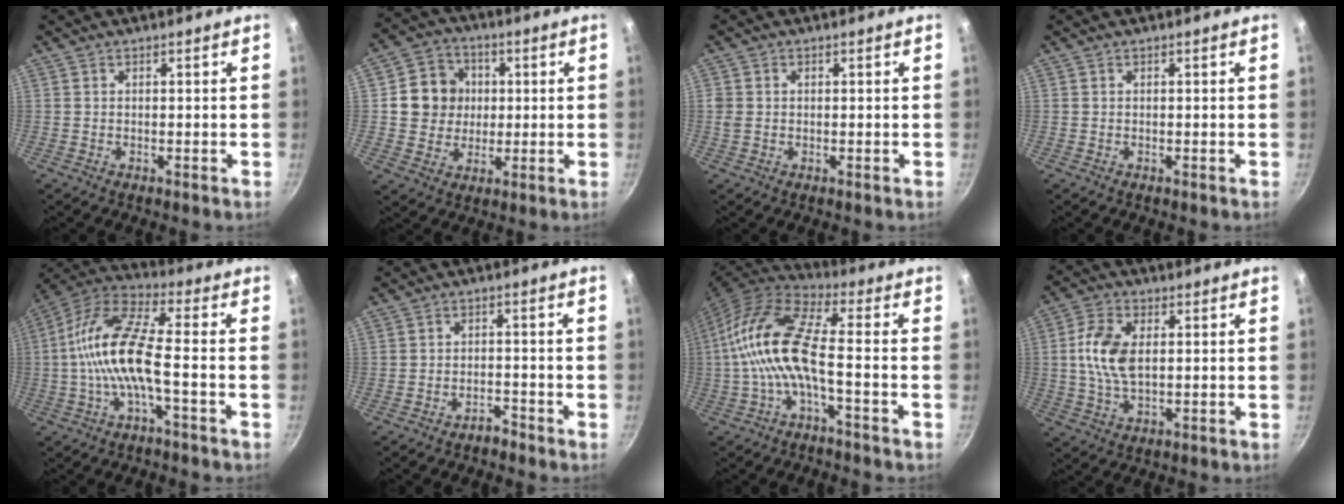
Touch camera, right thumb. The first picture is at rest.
{"total": 10.2, "force": [1.3, 9.4, 3.8], "torque": [-0.027, 0.012, 0.017]}
{"total": 2.2, "force": [0.0, 1.9, 1.2], "torque": [-0.023, 0.003, 0.001]}
{"total": 0.0}
{"total": 14.2, "force": [-2.4, 4.3, 13.3], "torque": [-0.272, 0.039, -0.063]}
{"total": 2.4, "force": [-2.1, 0.9, 0.6], "torque": [0.003, 0.028, -0.029]}
{"total": 14.2, "force": [-2.4, 4.8, 13.2], "torque": [-0.280, 0.040, -0.062]}
{"total": 9.1, "force": [1.0, 5.0, 7.5], "torque": [-0.148, 0.009, 0.017]}